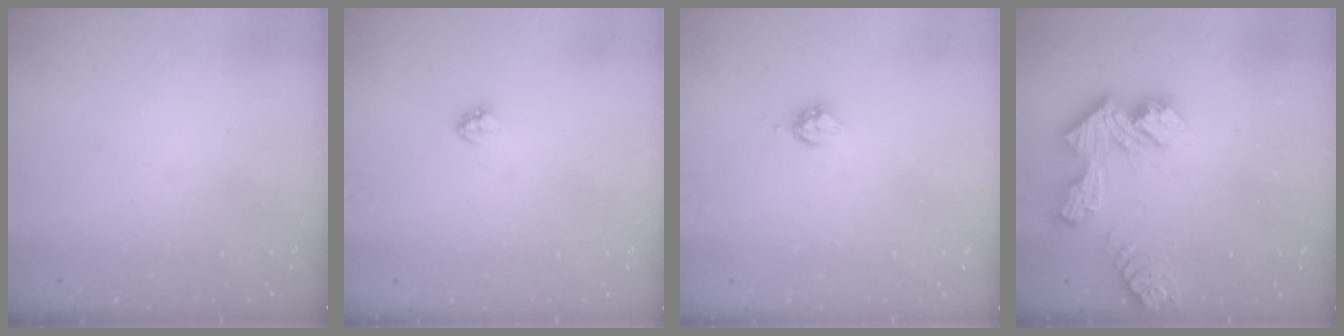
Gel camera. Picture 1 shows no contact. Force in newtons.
{"total": 3.1, "press": 3.1, "slide": 0.2}
{"total": 4.6, "press": 4.6, "slide": 0.4}
{"total": 12.2, "press": 12.1, "slide": 1.0}